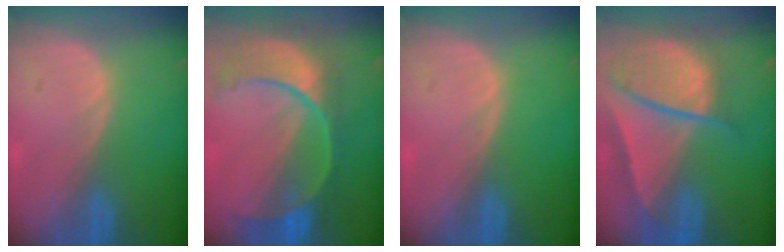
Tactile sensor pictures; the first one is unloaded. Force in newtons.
{"total": 11.2, "press": 9.4, "slide": 6.2}
{"total": 0.0}
{"total": 10.2, "press": 8.4, "slide": 5.7}